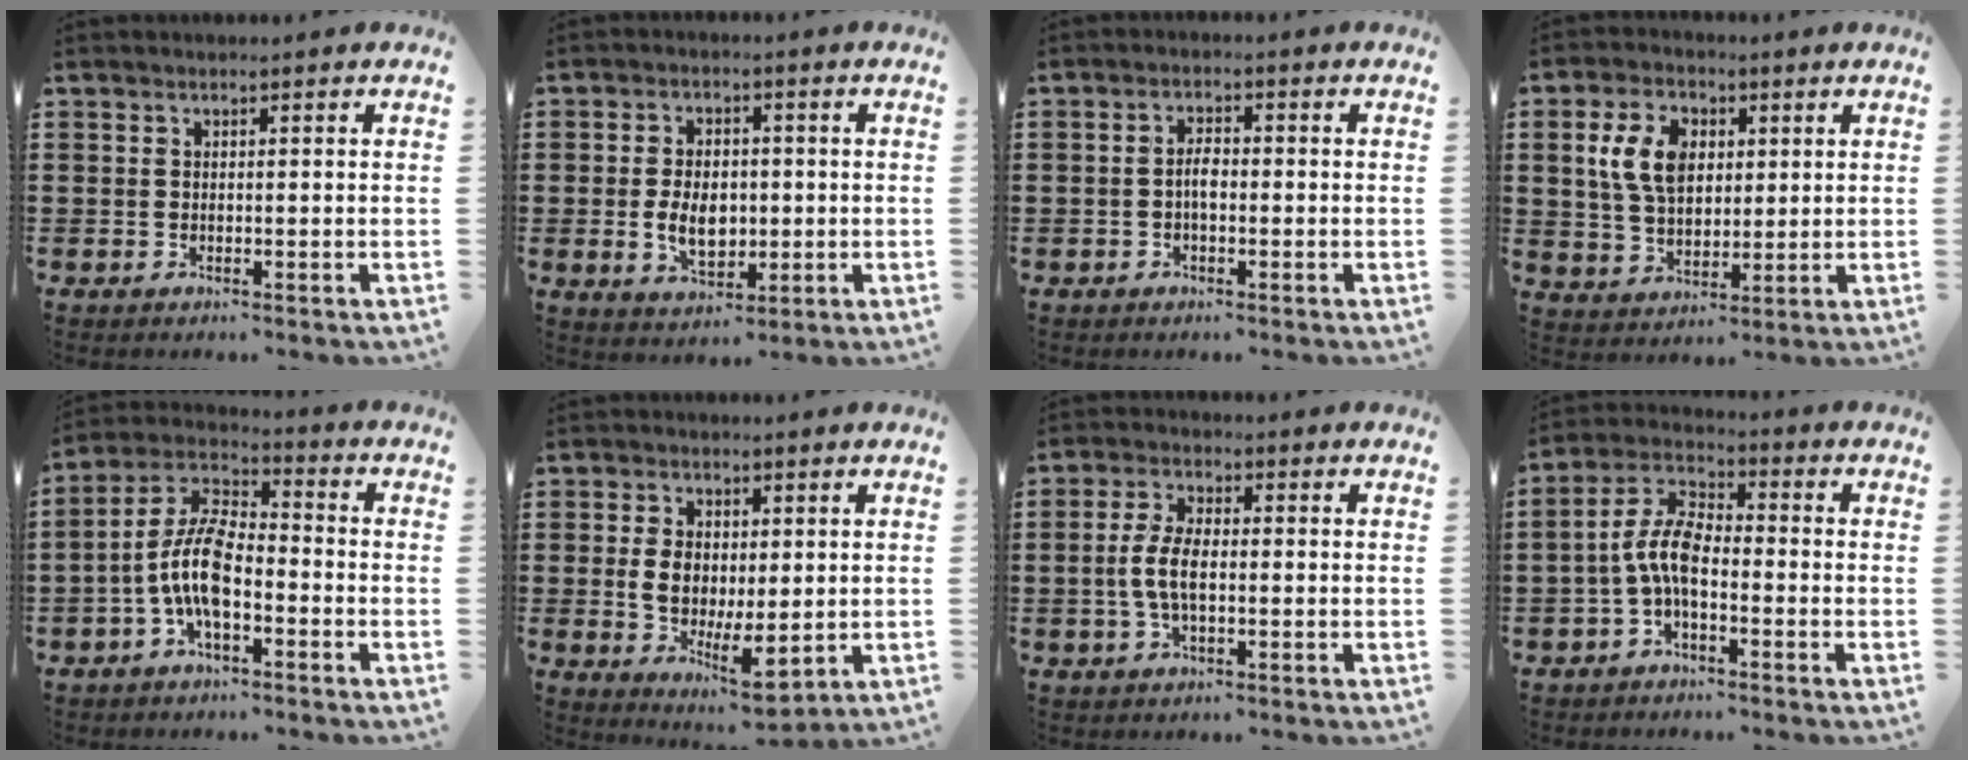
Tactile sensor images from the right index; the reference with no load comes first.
{"total": 6.1, "force": [-0.5, 4.1, 4.5], "torque": [-0.093, 0.003, -0.015]}
{"total": 2.2, "force": [-0.5, 1.0, 1.9], "torque": [-0.045, 0.002, -0.013]}
{"total": 8.1, "force": [1.9, 5.5, 5.6], "torque": [-0.131, 0.012, 0.029]}
{"total": 9.6, "force": [-2.9, 4.0, 8.3], "torque": [-0.203, -0.005, -0.064]}
{"total": 6.3, "force": [0.4, 4.0, 4.9], "torque": [-0.105, 0.003, 0.002]}
{"total": 5.1, "force": [-0.6, 2.4, 4.4], "torque": [-0.108, -0.002, -0.019]}
{"total": 6.9, "force": [-1.8, 3.0, 6.0], "torque": [-0.141, 0.002, -0.040]}